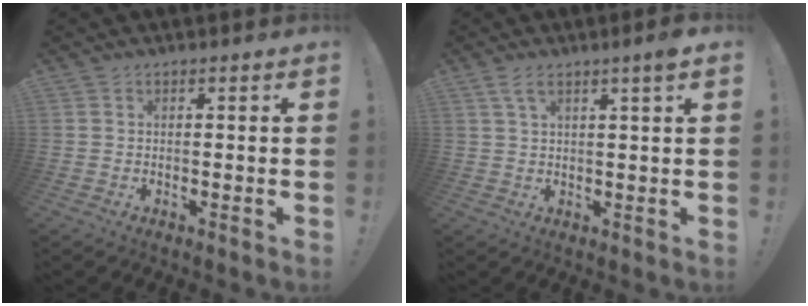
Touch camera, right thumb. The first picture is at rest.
{"total": 4.5, "force": [2.3, 0.2, 3.8], "torque": [-0.063, -0.007, 0.035]}